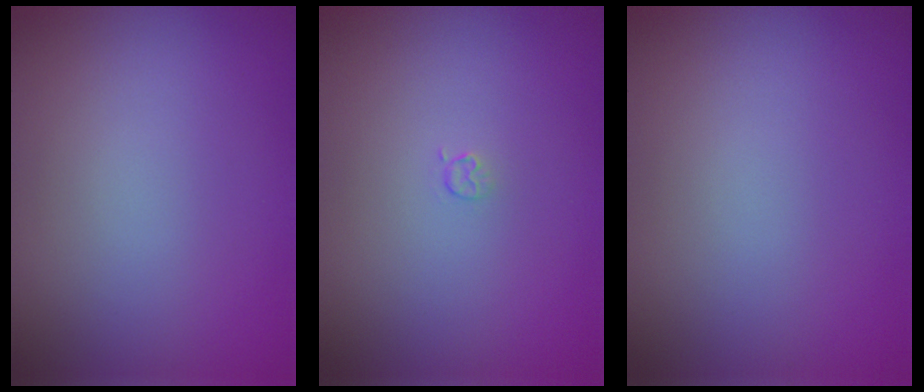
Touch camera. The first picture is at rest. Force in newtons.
{"total": 0.6, "press": 0.3, "slide": 0.6}
{"total": 0.0}